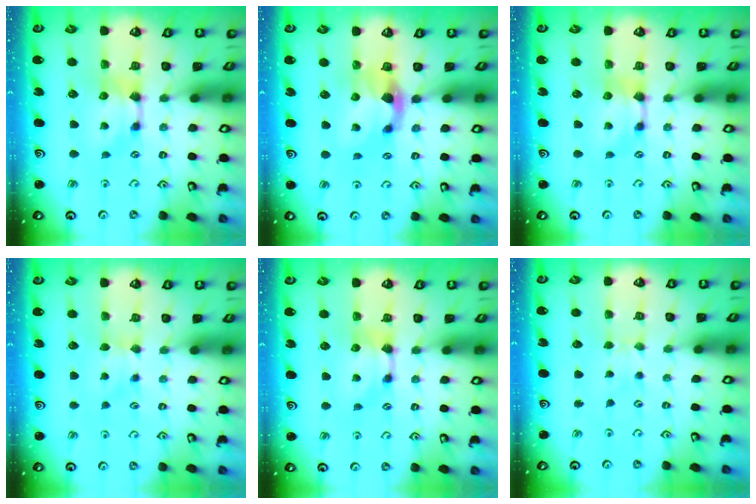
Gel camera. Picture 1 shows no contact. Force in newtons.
{"total": 1.9, "press": 1.3, "slide": 1.4}
{"total": 0.0}
{"total": 2.3, "press": 2.2, "slide": 0.6}
{"total": 0.0}
{"total": 2.4, "press": 2.4, "slide": 0.1}